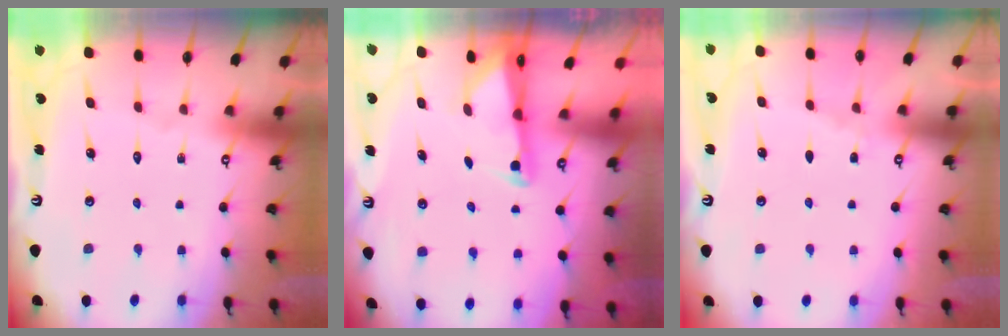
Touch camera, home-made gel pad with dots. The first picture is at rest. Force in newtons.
{"total": 1.8, "press": 1.8, "slide": 0.4}
{"total": 2.7, "press": 2.7, "slide": 0.4}